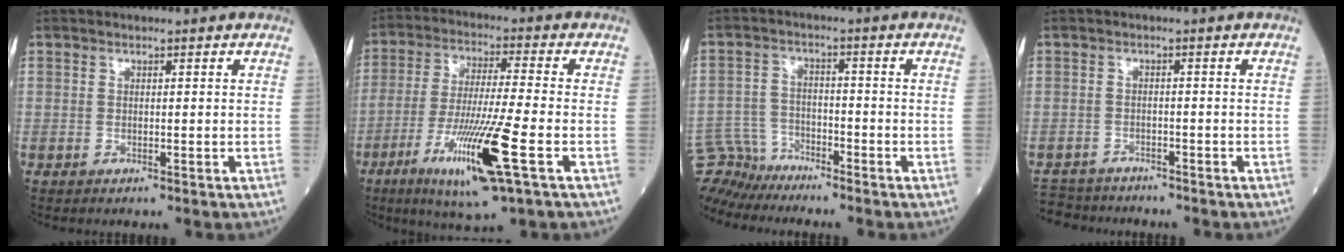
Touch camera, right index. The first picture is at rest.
{"total": 14.4, "force": [-5.9, 0.2, 13.2], "torque": [-0.257, -0.029, -0.104]}
{"total": 6.8, "force": [-6.6, 1.2, -1.0], "torque": [0.010, 0.005, -0.130]}
{"total": 5.9, "force": [-5.5, 2.2, -0.1], "torque": [0.004, -0.003, -0.093]}